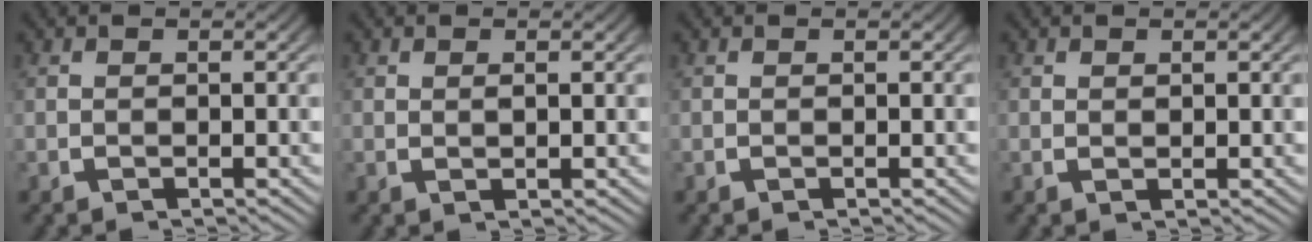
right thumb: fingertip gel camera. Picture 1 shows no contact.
{"total": 0.8, "force": [0.4, 0.1, 0.6], "torque": [-0.011, -0.003, 0.011]}
{"total": 0.0}
{"total": 0.5, "force": [0.5, 0.1, 0.3], "torque": [-0.005, -0.004, 0.012]}